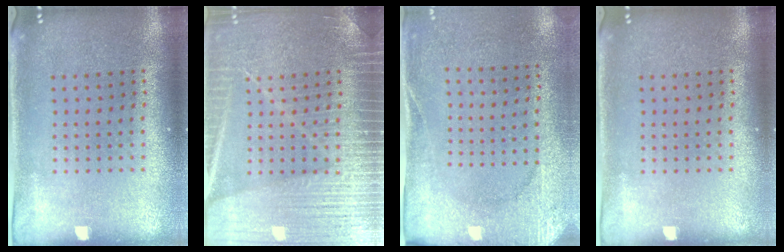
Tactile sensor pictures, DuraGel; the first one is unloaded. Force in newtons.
{"total": 6.5, "press": 6.4, "slide": 0.8}
{"total": 2.7, "press": 2.3, "slide": 1.3}
{"total": 0.0}